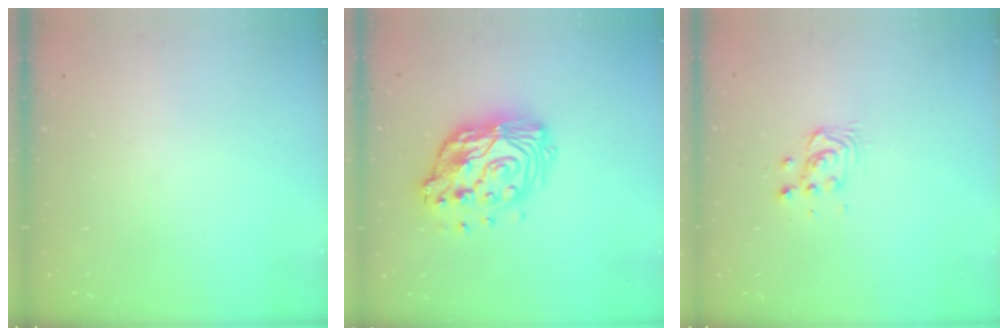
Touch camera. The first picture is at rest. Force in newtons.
{"total": 15.5, "press": 15.5, "slide": 1.3}
{"total": 3.4, "press": 3.4, "slide": 0.4}